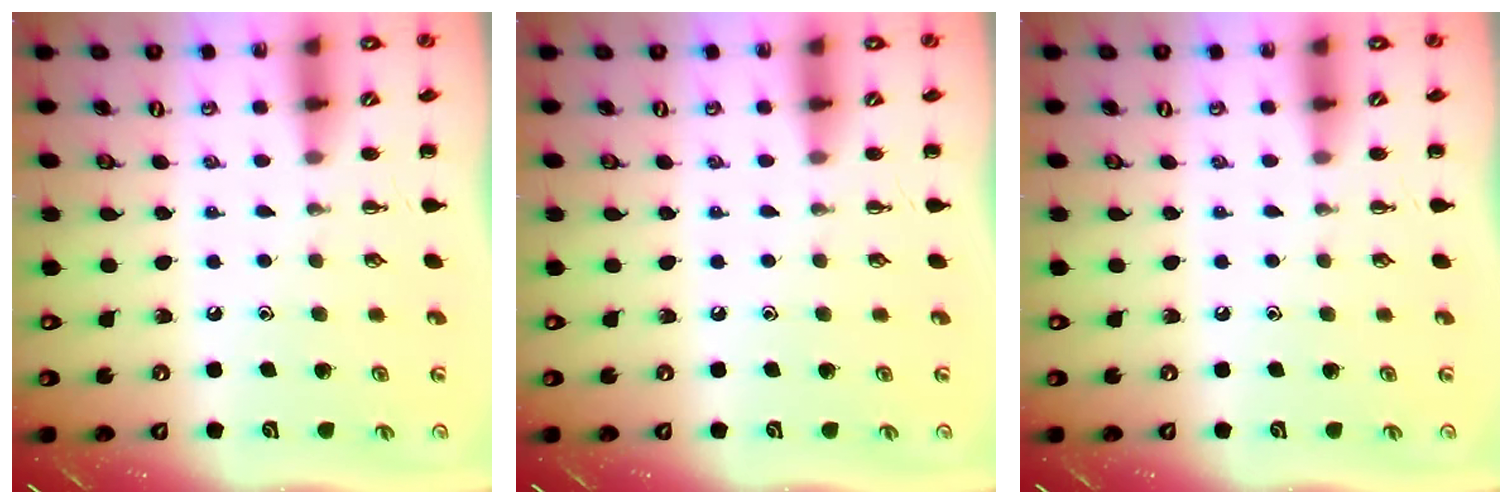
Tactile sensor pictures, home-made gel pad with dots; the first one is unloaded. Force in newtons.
{"total": 0.0}
{"total": 0.0}